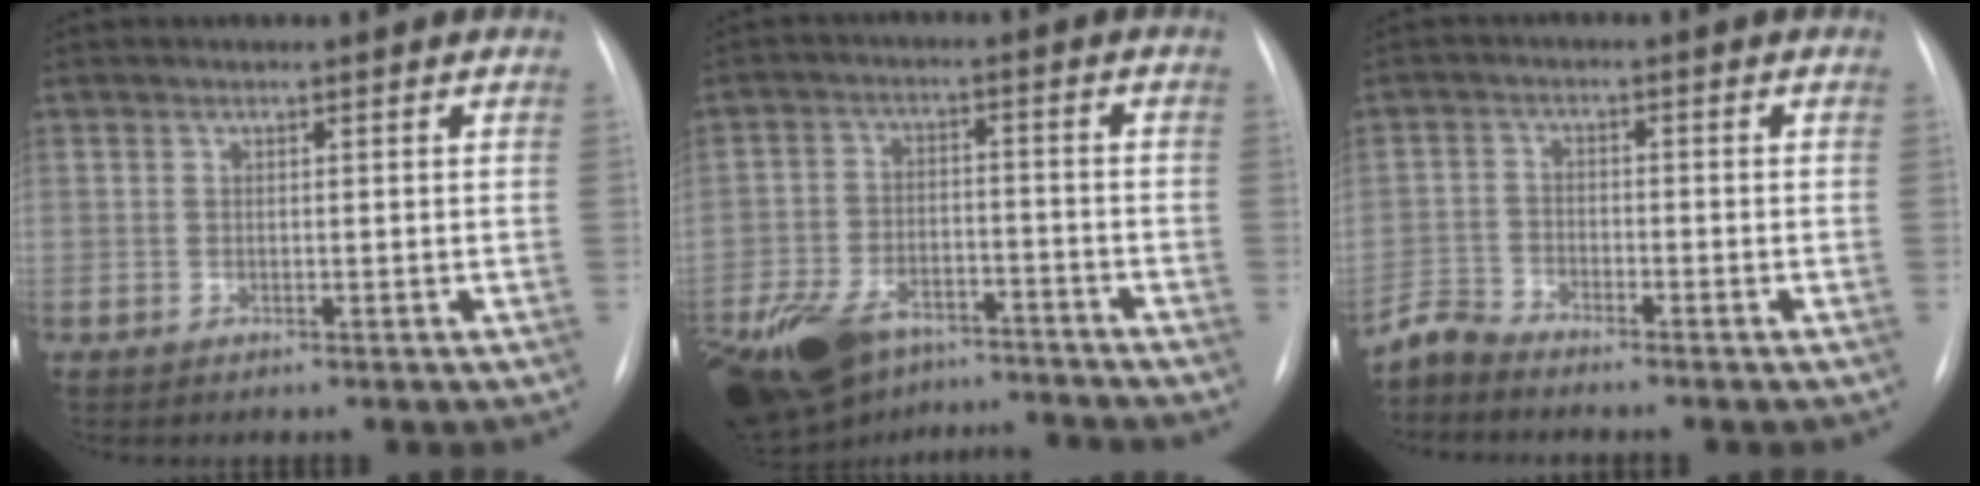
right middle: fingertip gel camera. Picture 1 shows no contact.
{"total": 19.0, "force": [-15.5, 7.6, 7.9], "torque": [-0.218, -0.012, -0.251]}
{"total": 3.2, "force": [-3.2, -0.1, -0.3], "torque": [0.008, -0.017, -0.065]}